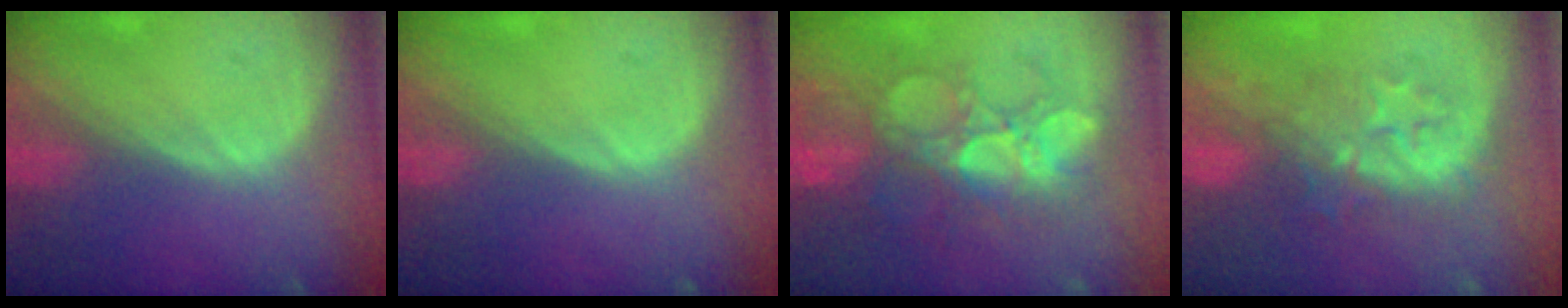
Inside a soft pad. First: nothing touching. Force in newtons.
{"total": 0.0}
{"total": 9.3, "press": 9.0, "slide": 2.6}
{"total": 7.9, "press": 7.8, "slide": 1.4}